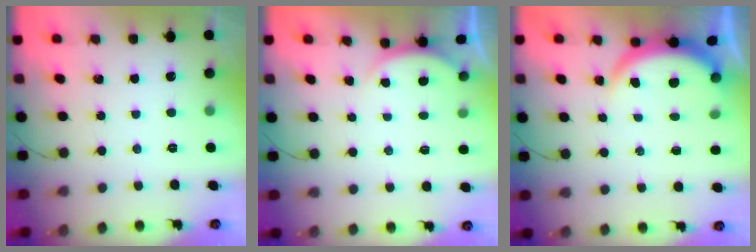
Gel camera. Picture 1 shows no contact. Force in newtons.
{"total": 1.6, "press": 1.5, "slide": 0.6}
{"total": 3.9, "press": 3.9, "slide": 0.2}